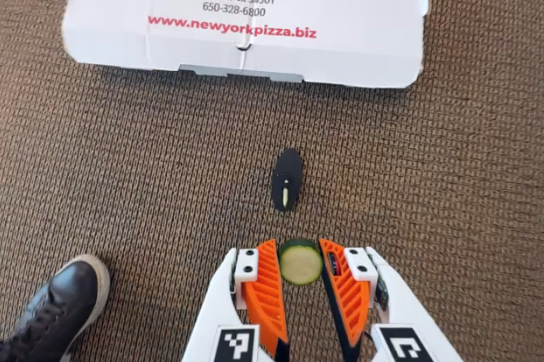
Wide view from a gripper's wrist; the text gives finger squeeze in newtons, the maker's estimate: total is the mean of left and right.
{"total": 7.3, "left": 7.1, "right": 7.6}